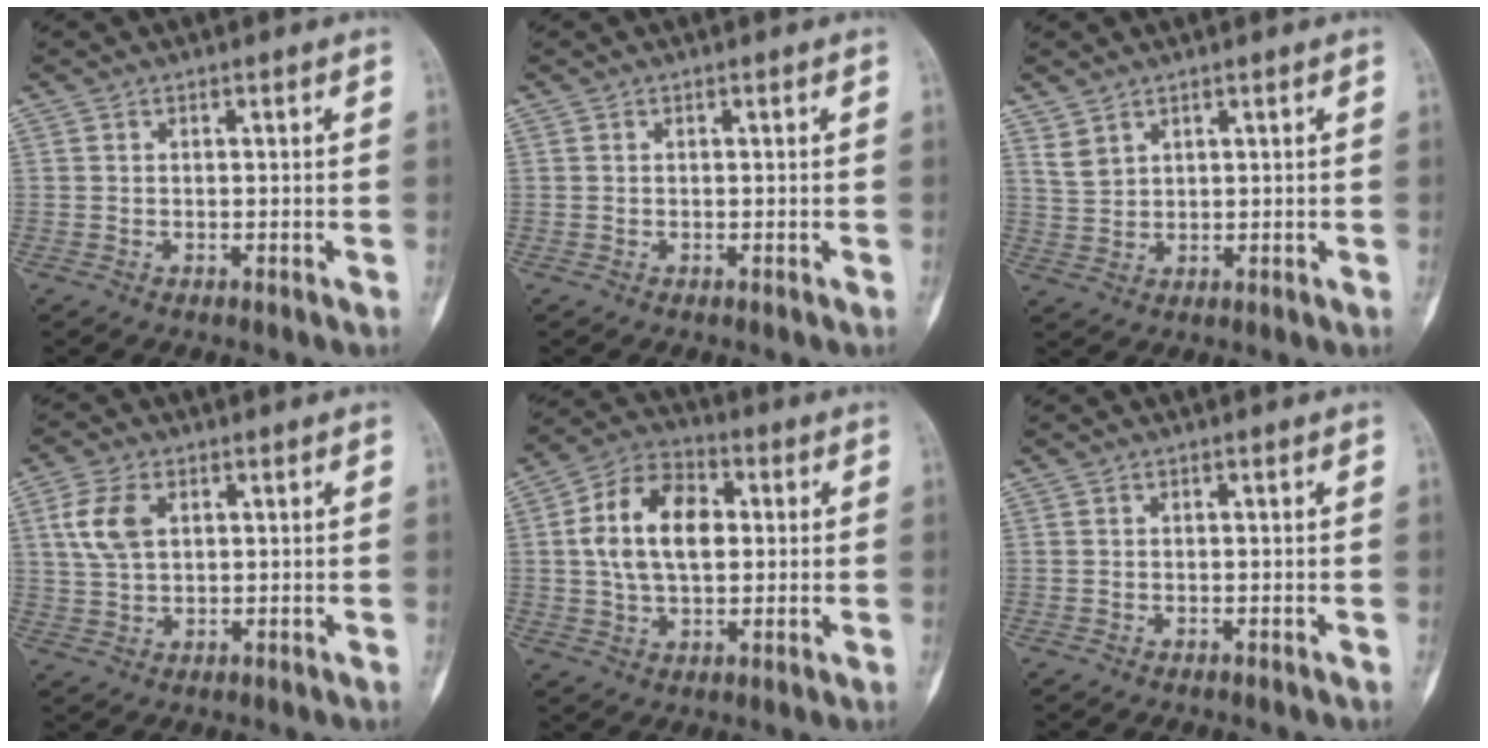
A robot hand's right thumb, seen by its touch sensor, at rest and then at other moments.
{"total": 0.0}
{"total": 2.9, "force": [2.2, 1.6, 1.0], "torque": [-0.015, -0.013, 0.053]}
{"total": 7.1, "force": [2.2, 4.3, 5.2], "torque": [-0.108, 0.002, 0.045]}
{"total": 13.9, "force": [1.8, 8.6, 10.8], "torque": [-0.175, 0.016, 0.025]}
{"total": 0.0}